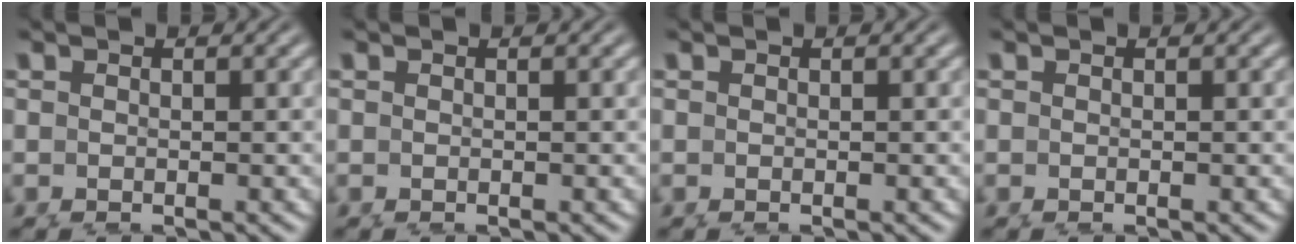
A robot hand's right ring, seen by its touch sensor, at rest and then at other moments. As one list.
[{"total": 0.0}, {"total": 0.0}, {"total": 0.0}]